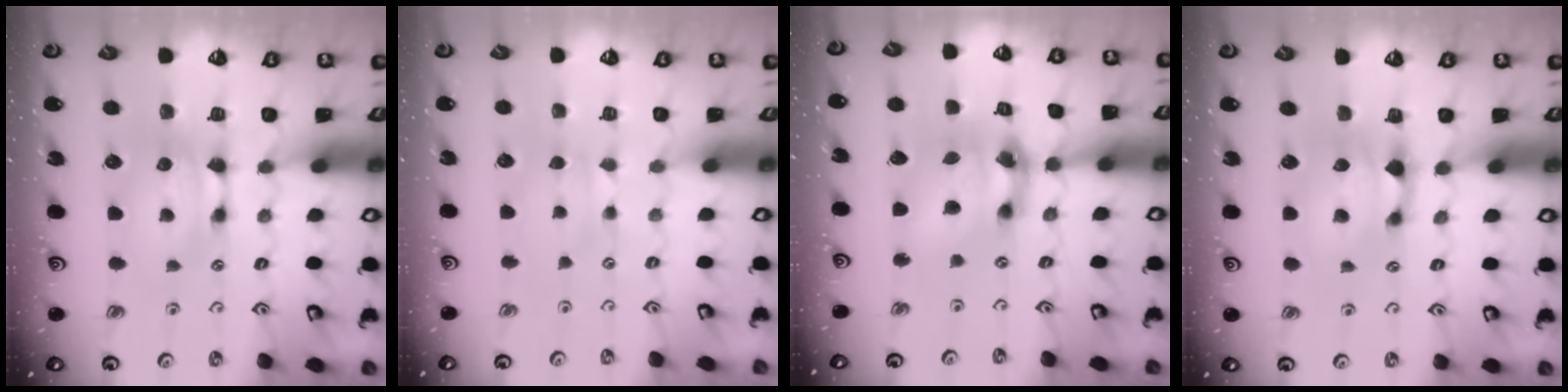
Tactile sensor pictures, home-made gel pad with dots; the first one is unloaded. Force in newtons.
{"total": 1.6, "press": 1.5, "slide": 0.5}
{"total": 8.3, "press": 8.0, "slide": 2.2}
{"total": 1.0, "press": 0.2, "slide": 0.9}